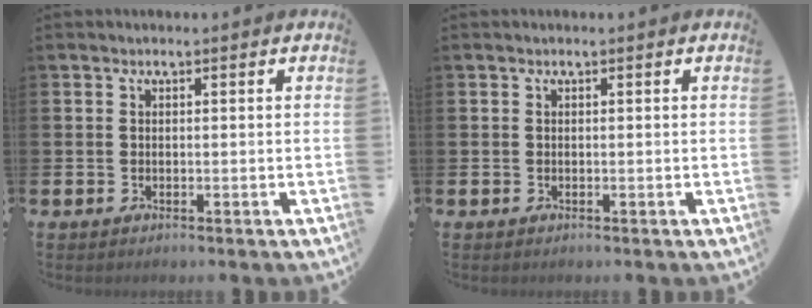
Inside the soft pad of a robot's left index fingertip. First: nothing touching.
{"total": 0.0}